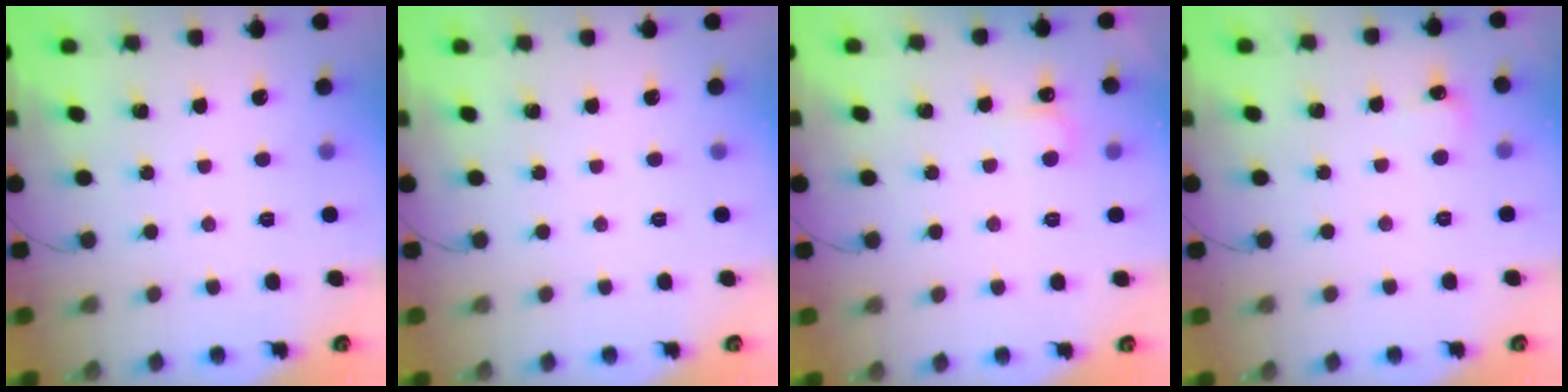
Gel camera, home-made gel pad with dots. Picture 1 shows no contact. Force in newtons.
{"total": 0.0}
{"total": 3.9, "press": 3.7, "slide": 1.2}
{"total": 4.7, "press": 4.5, "slide": 1.3}